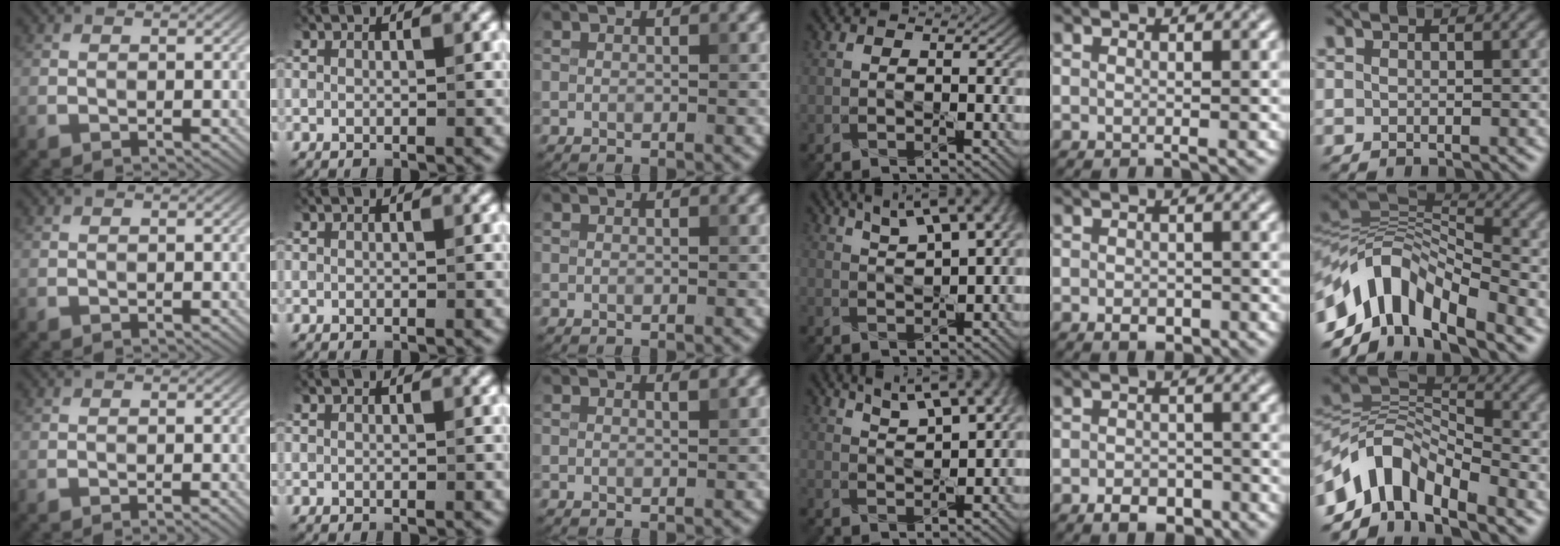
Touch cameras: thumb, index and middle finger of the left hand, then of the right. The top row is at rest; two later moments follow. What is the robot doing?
{"motion": "pour", "object": "sugar"}